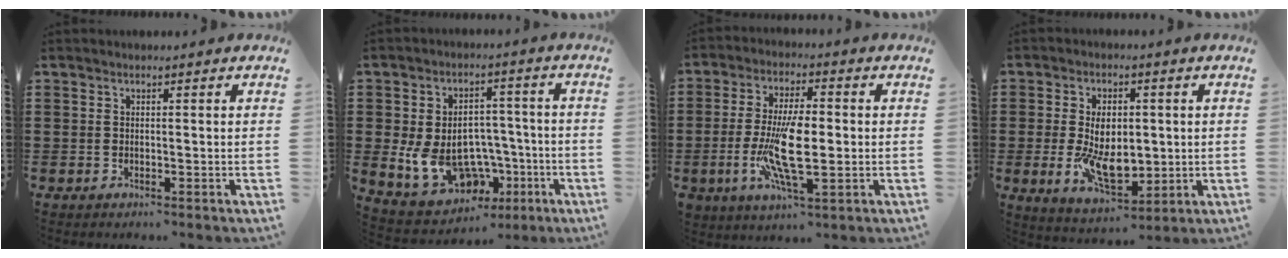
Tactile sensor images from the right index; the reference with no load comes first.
{"total": 10.8, "force": [-2.5, 8.4, 6.3], "torque": [-0.119, 0.010, -0.036]}
{"total": 11.4, "force": [-1.4, 4.2, 10.5], "torque": [-0.227, -0.011, -0.027]}
{"total": 9.2, "force": [-0.7, 5.4, 7.3], "torque": [-0.149, 0.000, -0.018]}